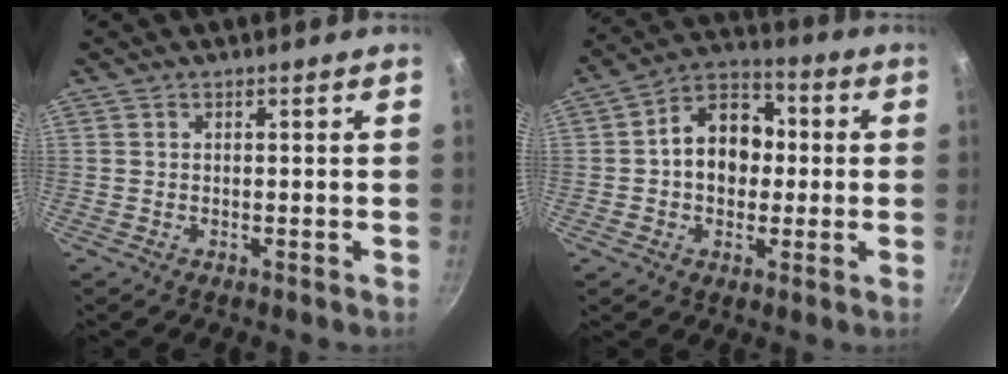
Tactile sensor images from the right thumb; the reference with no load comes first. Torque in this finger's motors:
{"motor_torque": [0.45, 2.41, 0.62, -0.47, 0.07]}